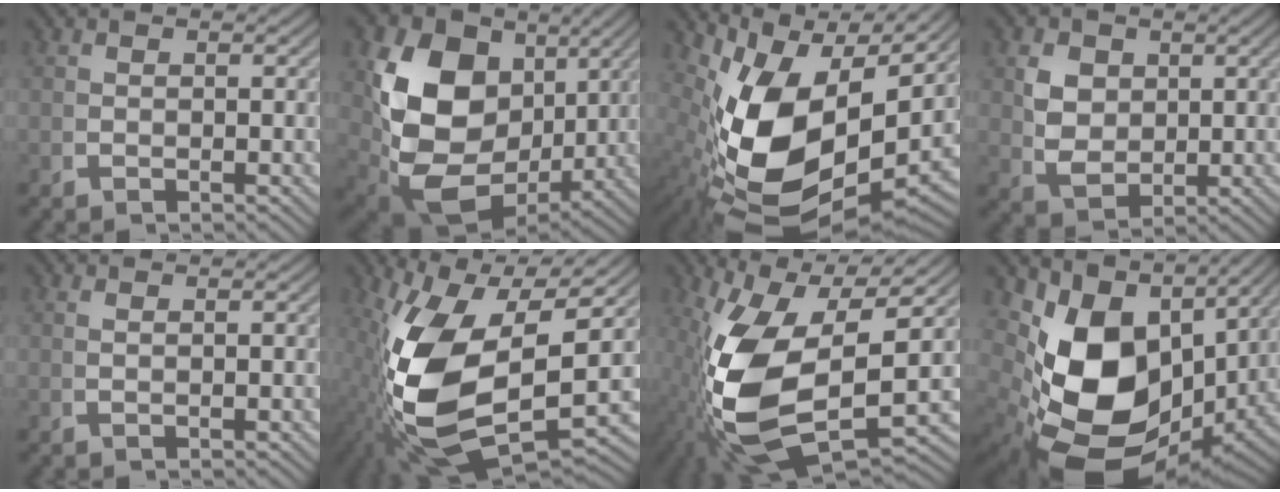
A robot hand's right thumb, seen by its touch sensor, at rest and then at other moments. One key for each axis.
{"total": 17.4, "fx": -1.3, "fy": 12.5, "fz": 12.0, "tx": -0.274, "ty": -0.082, "tz": 0.015}
{"total": 19.4, "fx": -0.6, "fy": 11.9, "fz": 15.3, "tx": -0.304, "ty": -0.071, "tz": 0.033}
{"total": 5.7, "fx": 0.5, "fy": 4.4, "fz": 3.5, "tx": -0.080, "ty": -0.034, "tz": 0.031}
{"total": 0.7, "fx": 0.4, "fy": -0.4, "fz": 0.3, "tx": -0.007, "ty": 0.004, "tz": 0.010}
{"total": 17.9, "fx": -1.6, "fy": 10.2, "fz": 14.6, "tx": -0.302, "ty": -0.065, "tz": 0.013}
{"total": 16.0, "fx": -1.4, "fy": 8.7, "fz": 13.4, "tx": -0.277, "ty": -0.056, "tz": 0.012}
{"total": 17.8, "fx": -1.5, "fy": 11.1, "fz": 13.8, "tx": -0.275, "ty": -0.071, "tz": 0.024}